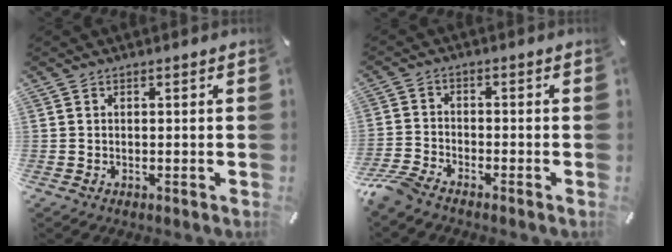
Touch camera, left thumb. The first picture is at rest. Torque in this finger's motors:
{"motor_torque": [0.30, 1.50, 0.22, 0.14, 0.16]}